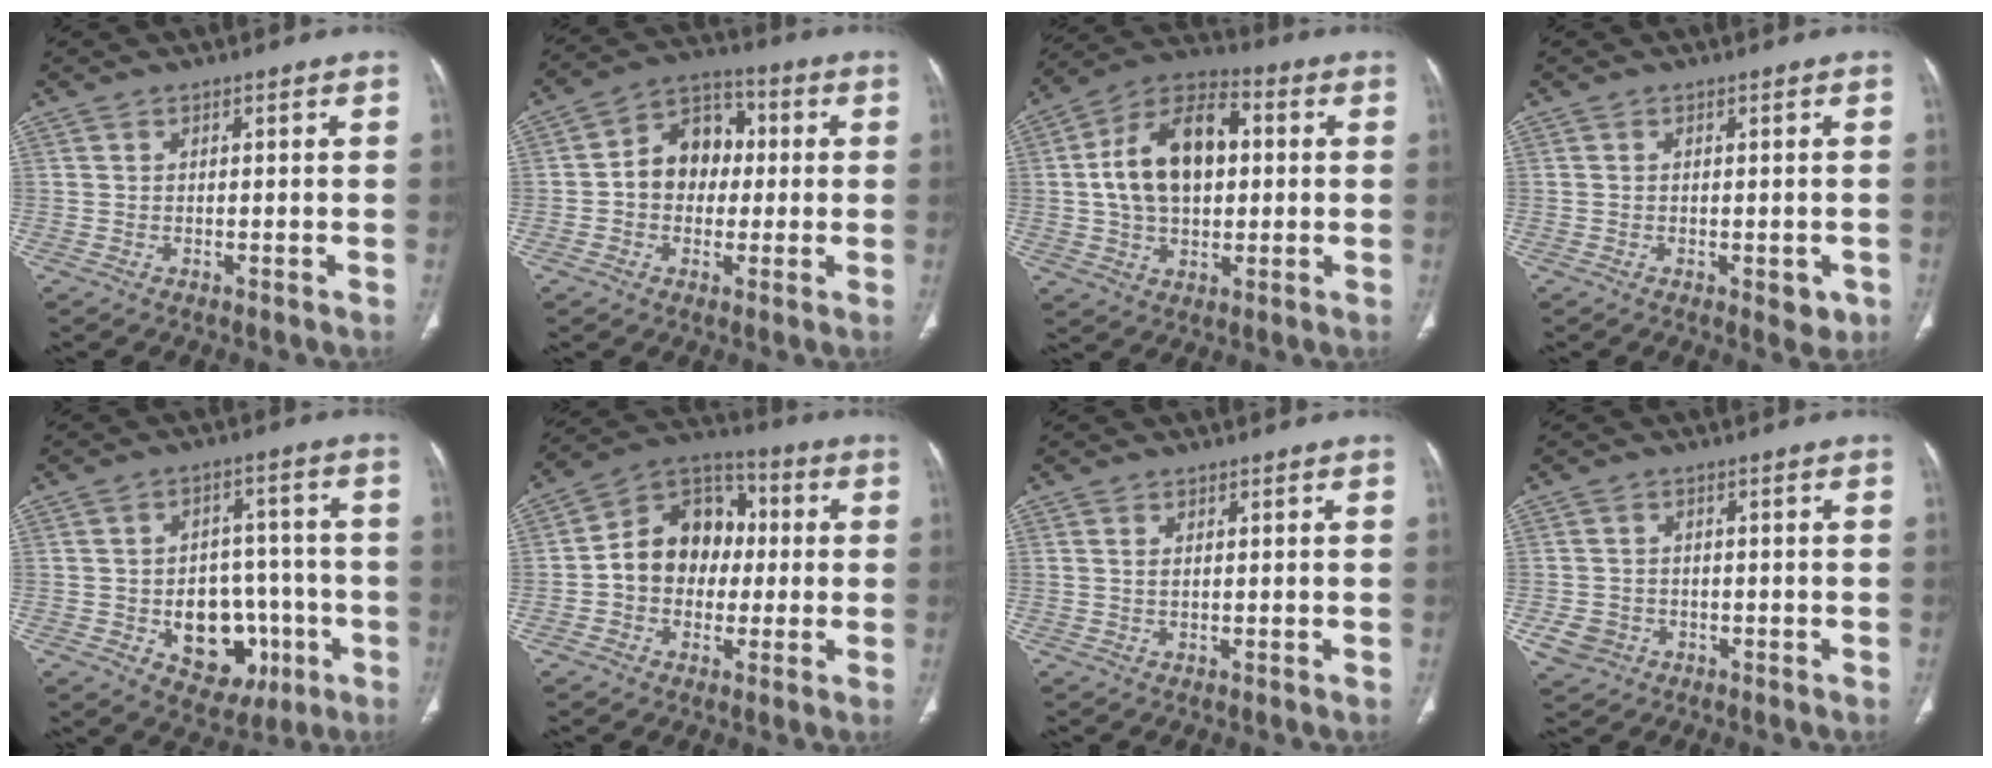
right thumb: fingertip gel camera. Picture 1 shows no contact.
{"total": 10.7, "force": [0.3, 8.4, 6.7], "torque": [-0.072, 0.029, -0.006]}
{"total": 16.7, "force": [1.8, 10.4, 13.0], "torque": [-0.208, 0.025, 0.024]}
{"total": 3.0, "force": [-1.0, 1.6, 2.4], "torque": [-0.016, -0.003, -0.007]}
{"total": 14.4, "force": [-4.1, 10.4, 9.1], "torque": [-0.079, 0.036, -0.041]}
{"total": 13.9, "force": [0.0, 11.0, 8.5], "torque": [-0.097, 0.036, -0.012]}
{"total": 0.9, "force": [0.3, 0.4, 0.8], "torque": [-0.020, 0.003, 0.008]}
{"total": 4.5, "force": [-1.7, 3.9, 1.4], "torque": [-0.024, 0.009, -0.022]}